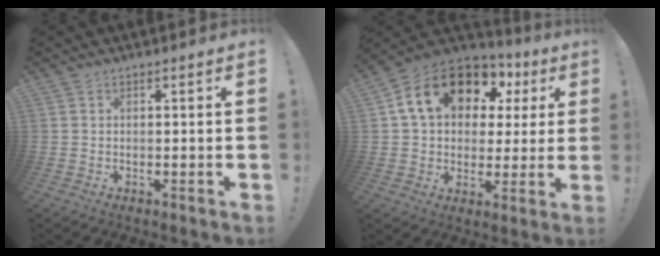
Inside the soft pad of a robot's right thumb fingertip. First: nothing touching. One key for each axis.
{"total": 19.1, "fx": 8.5, "fy": 12.6, "fz": 11.5, "tx": -0.188, "ty": -0.022, "tz": 0.160}